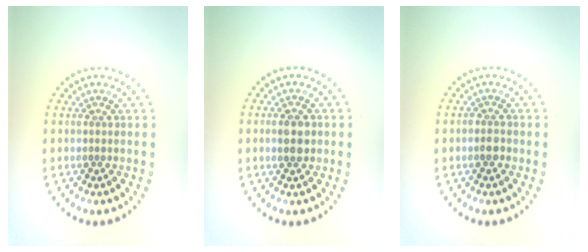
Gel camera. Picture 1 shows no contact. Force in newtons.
{"total": 2.6, "press": 2.6, "slide": 0.2}
{"total": 1.2, "press": 1.0, "slide": 0.5}